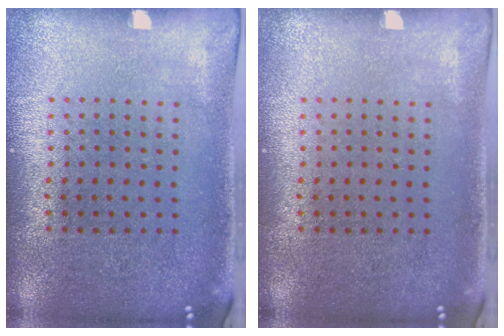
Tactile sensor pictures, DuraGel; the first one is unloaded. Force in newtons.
{"total": 0.0}